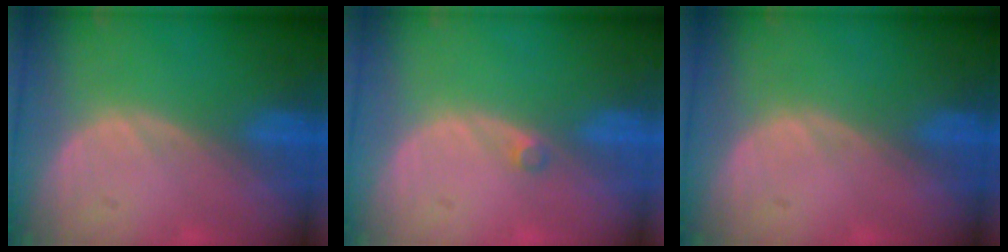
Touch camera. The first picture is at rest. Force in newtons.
{"total": 1.0, "press": 0.9, "slide": 0.5}
{"total": 0.0}